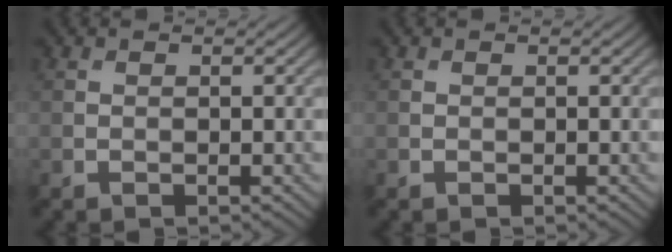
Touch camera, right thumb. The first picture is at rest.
{"total": 0.0}